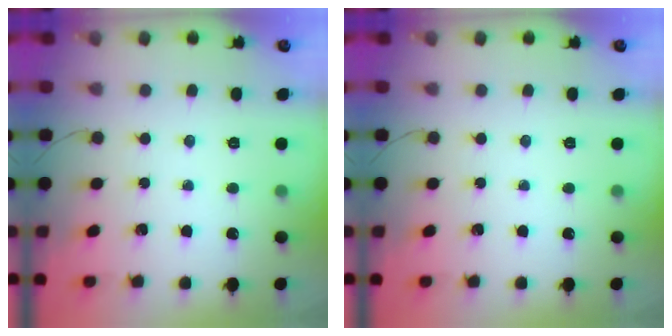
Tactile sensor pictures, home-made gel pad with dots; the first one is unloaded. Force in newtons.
{"total": 0.0}